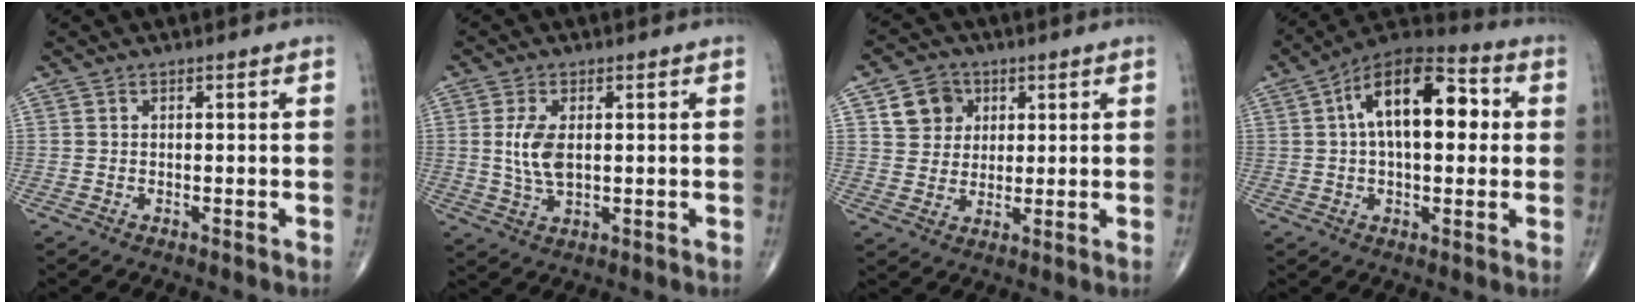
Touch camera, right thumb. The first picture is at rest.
{"total": 6.3, "force": [0.7, 3.2, 5.3], "torque": [-0.114, -0.007, 0.017]}
{"total": 7.3, "force": [2.8, 6.3, 2.4], "torque": [-0.010, -0.007, 0.050]}
{"total": 17.3, "force": [3.2, 8.8, 14.5], "torque": [-0.211, 0.031, 0.041]}